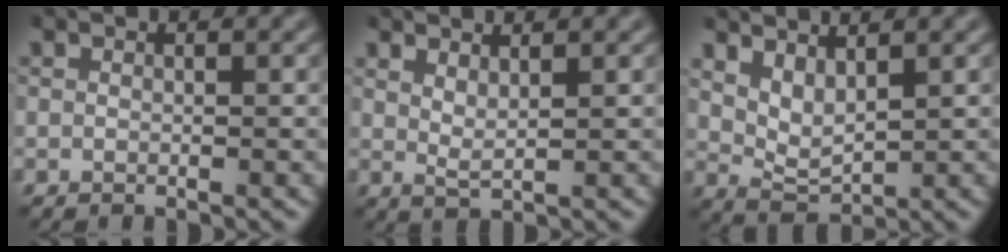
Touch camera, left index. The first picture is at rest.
{"total": 1.4, "force": [1.0, 0.3, 0.9], "torque": [-0.010, 0.000, 0.022]}
{"total": 2.3, "force": [1.5, 0.8, 1.6], "torque": [-0.044, -0.005, 0.044]}